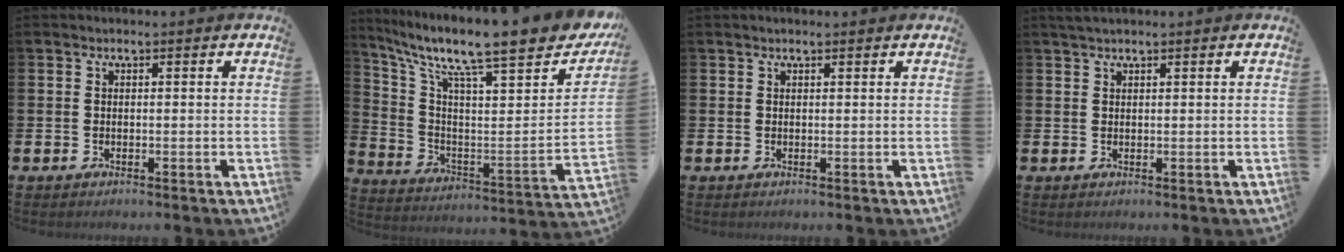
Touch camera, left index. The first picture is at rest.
{"total": 11.6, "force": [9.5, 2.4, 6.3], "torque": [-0.123, -0.085, 0.144]}
{"total": 0.6, "force": [0.6, 0.0, 0.2], "torque": [-0.002, 0.000, 0.010]}
{"total": 1.5, "force": [1.3, 0.2, 0.7], "torque": [-0.013, 0.003, 0.022]}